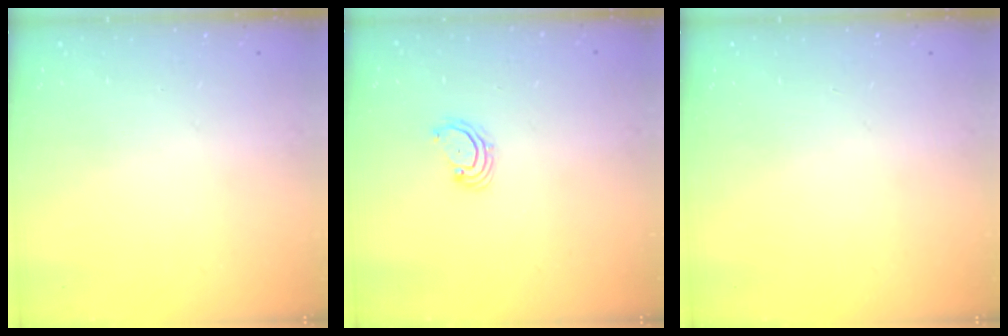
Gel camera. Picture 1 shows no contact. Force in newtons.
{"total": 2.7, "press": 2.7, "slide": 0.3}
{"total": 0.0}